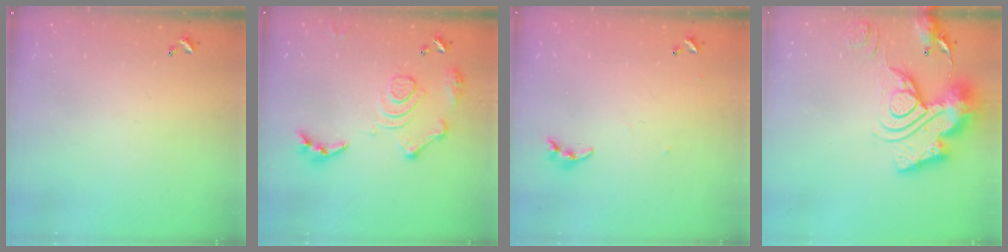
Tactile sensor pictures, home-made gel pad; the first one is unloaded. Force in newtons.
{"total": 14.6, "press": 14.5, "slide": 1.6}
{"total": 4.2, "press": 4.1, "slide": 0.4}
{"total": 21.4, "press": 21.3, "slide": 2.0}